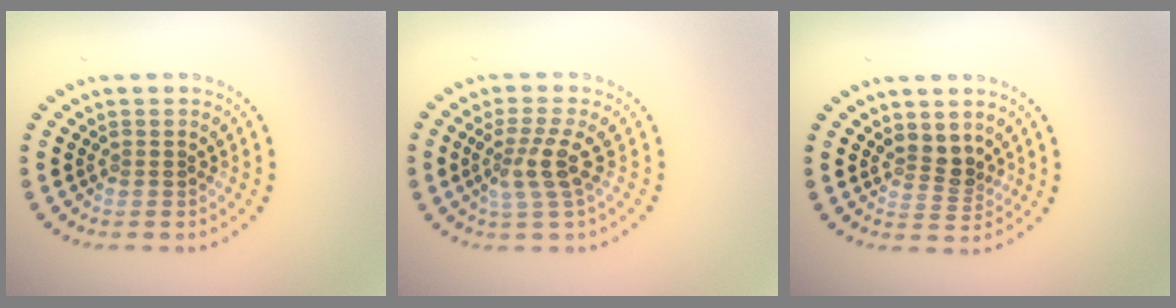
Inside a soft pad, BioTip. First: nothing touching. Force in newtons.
{"total": 2.7, "press": 2.1, "slide": 1.7}
{"total": 2.2, "press": 1.7, "slide": 1.4}